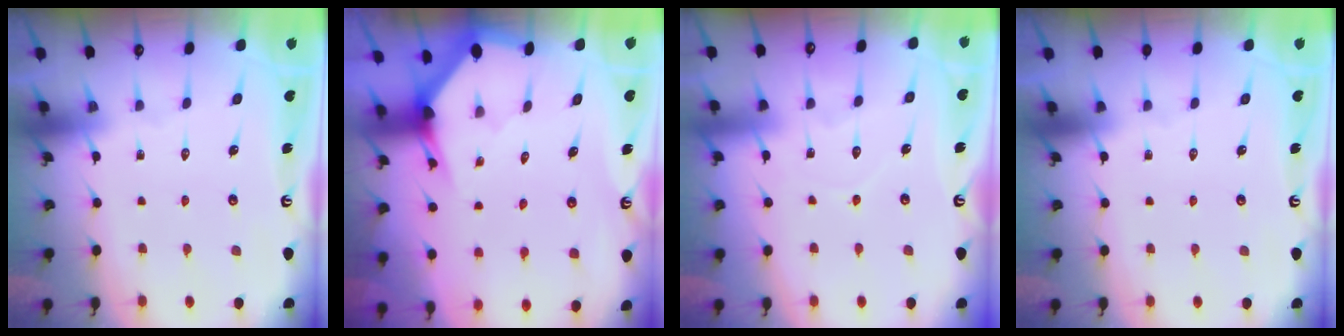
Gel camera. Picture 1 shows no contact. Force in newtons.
{"total": 2.9, "press": 2.9, "slide": 0.1}
{"total": 4.6, "press": 4.6, "slide": 0.1}
{"total": 0.0}